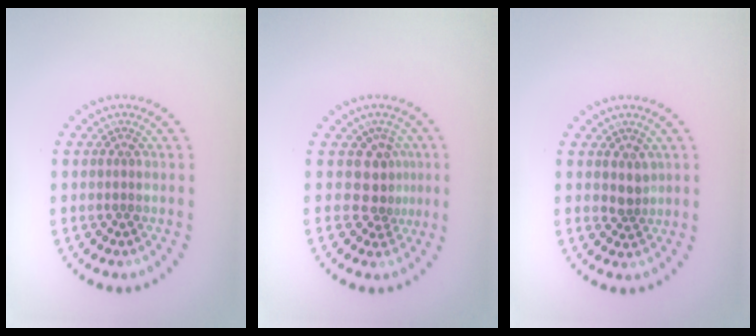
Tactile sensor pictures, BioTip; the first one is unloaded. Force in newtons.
{"total": 2.5, "press": 1.8, "slide": 1.7}
{"total": 1.4, "press": 1.1, "slide": 0.9}